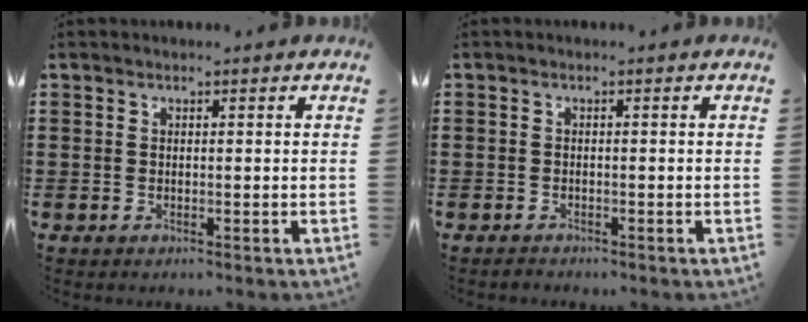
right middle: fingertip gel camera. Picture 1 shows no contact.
{"total": 0.8, "force": [-0.7, 0.4, 0.0], "torque": [0.000, 0.002, -0.017]}